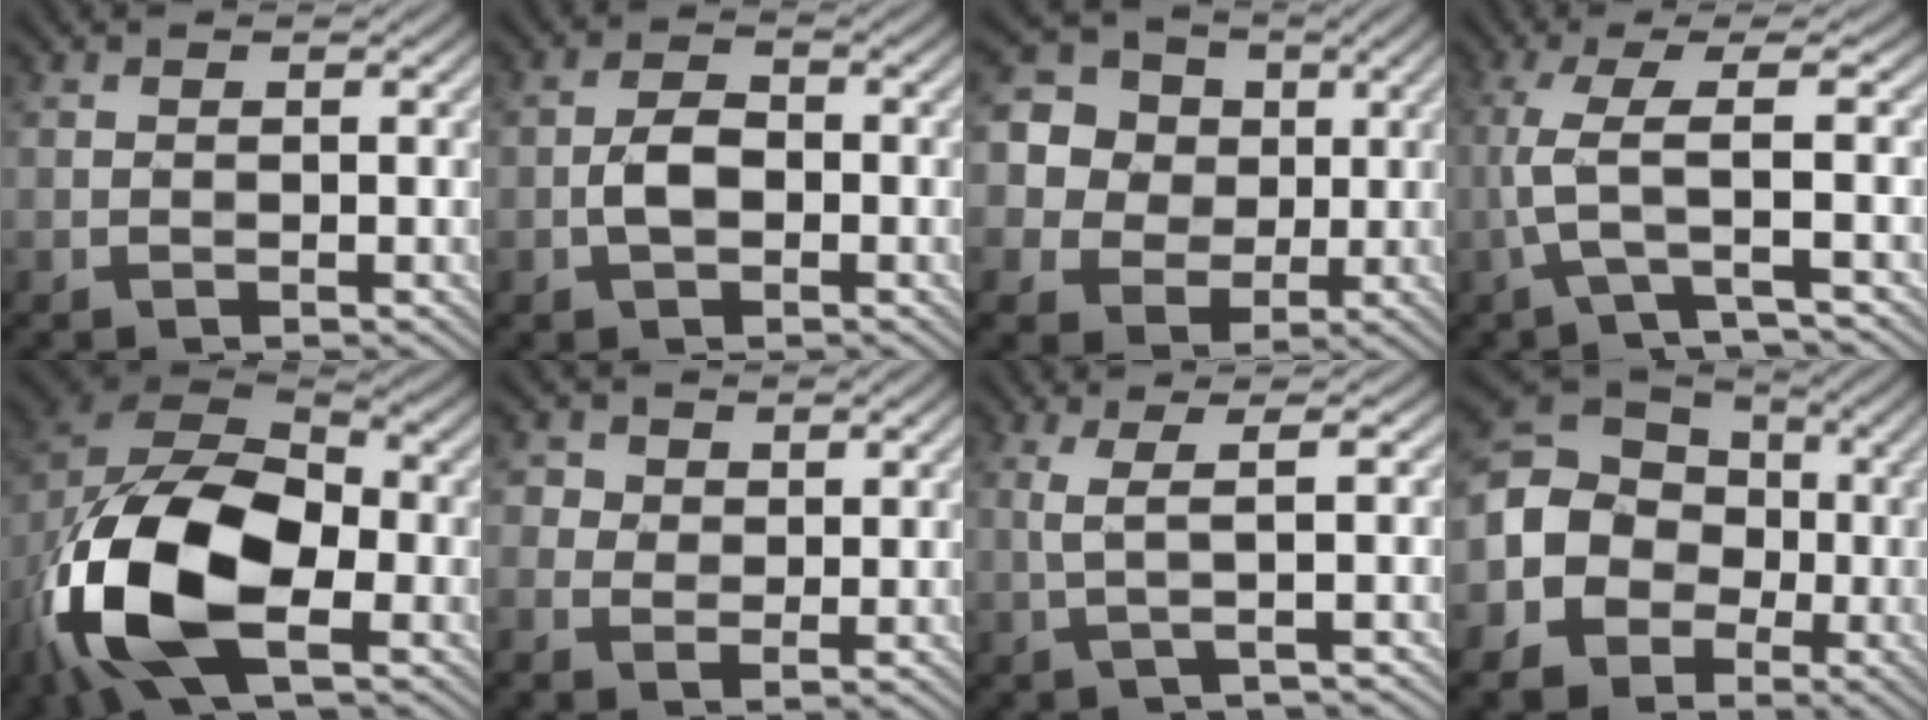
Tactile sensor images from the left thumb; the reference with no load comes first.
{"total": 3.3, "force": [-0.8, 2.0, 2.5], "torque": [-0.055, 0.005, -0.016]}
{"total": 13.2, "force": [3.3, 11.9, 4.6], "torque": [-0.185, 0.033, 0.066]}
{"total": 5.0, "force": [-0.6, 0.3, 5.0], "torque": [-0.105, 0.018, -0.026]}
{"total": 17.6, "force": [-5.6, 9.9, 13.5], "torque": [-0.315, -0.029, -0.105]}
{"total": 2.9, "force": [1.2, 2.4, 1.0], "torque": [-0.033, 0.000, 0.022]}
{"total": 3.2, "force": [0.5, 0.0, 3.2], "torque": [-0.065, 0.010, 0.007]}
{"total": 10.1, "force": [-2.2, 8.6, 4.7], "torque": [-0.111, -0.014, -0.057]}